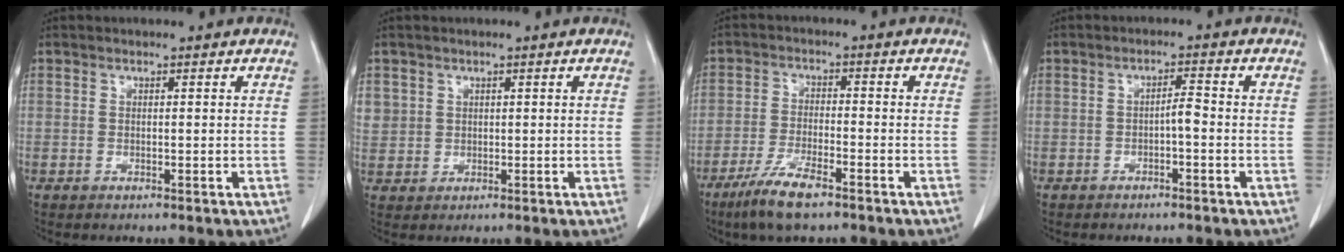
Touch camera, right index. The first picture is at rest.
{"total": 4.1, "force": [1.6, 3.7, 0.8], "torque": [-0.020, 0.011, 0.041]}
{"total": 7.4, "force": [-5.1, 1.2, 5.2], "torque": [-0.107, -0.014, -0.093]}
{"total": 2.1, "force": [-0.7, 0.3, 1.9], "torque": [-0.029, 0.004, -0.013]}